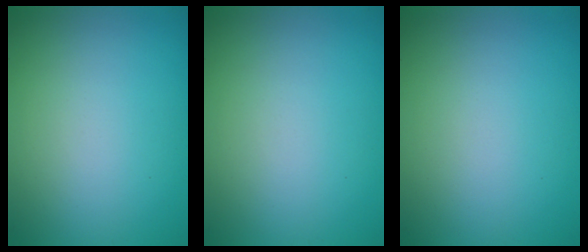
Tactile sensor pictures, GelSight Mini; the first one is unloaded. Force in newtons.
{"total": 0.0}
{"total": 0.0}